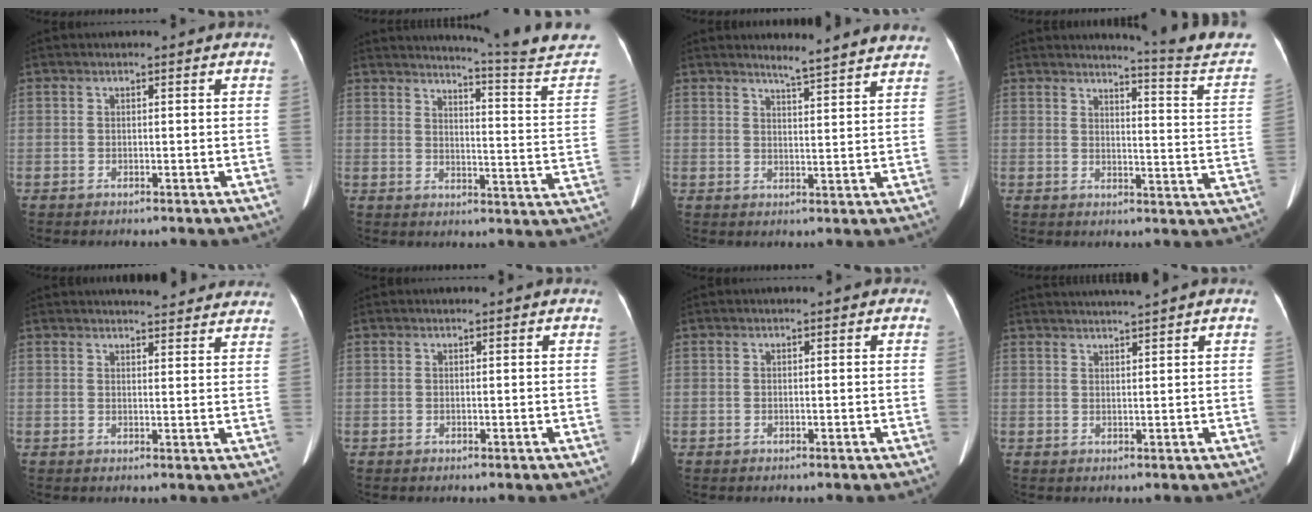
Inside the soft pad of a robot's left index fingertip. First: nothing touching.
{"total": 18.4, "force": [17.6, -2.3, 5.1], "torque": [-0.083, -0.129, 0.201]}
{"total": 8.9, "force": [8.5, -0.1, 2.7], "torque": [-0.040, -0.007, 0.093]}
{"total": 13.3, "force": [12.9, -1.9, 2.8], "torque": [-0.037, -0.098, 0.136]}
{"total": 11.7, "force": [10.9, 1.9, 3.7], "torque": [-0.030, 0.005, 0.114]}
{"total": 0.5, "force": [0.5, 0.0, 0.2], "torque": [-0.007, 0.004, 0.011]}
{"total": 0.6, "force": [0.3, 0.4, 0.3], "torque": [-0.003, 0.007, -0.001]}
{"total": 4.9, "force": [4.4, -1.3, 1.8], "torque": [-0.025, 0.013, 0.067]}